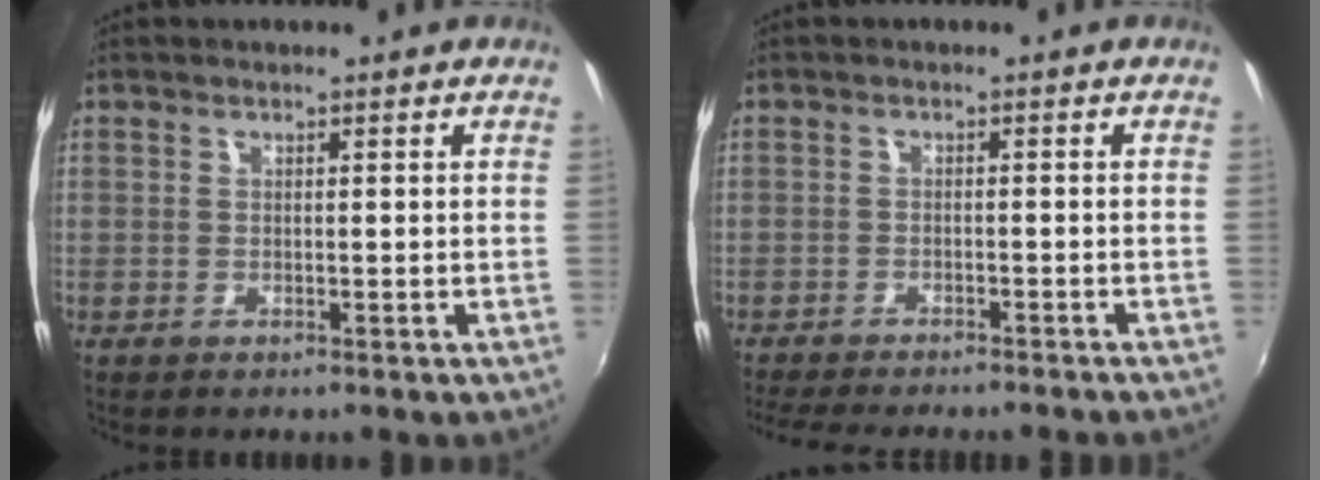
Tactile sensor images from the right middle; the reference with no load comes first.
{"total": 11.3, "force": [-10.0, 1.8, 5.0], "torque": [-0.110, -0.025, -0.147]}